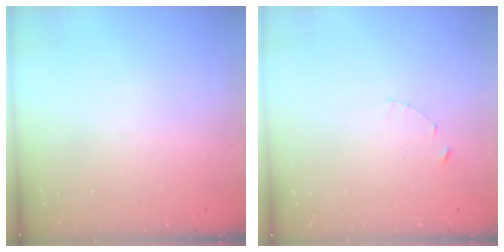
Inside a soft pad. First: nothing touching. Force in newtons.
{"total": 1.2, "press": 1.1, "slide": 0.2}